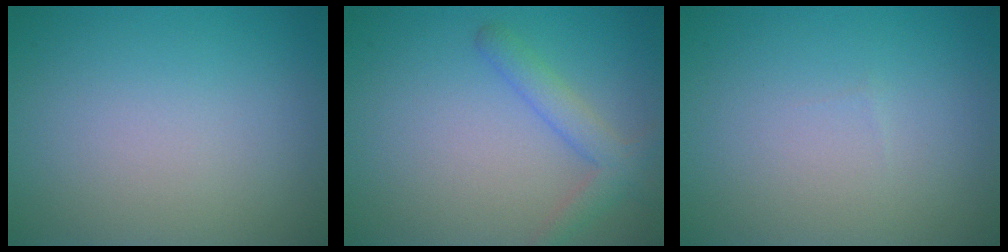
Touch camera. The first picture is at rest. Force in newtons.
{"total": 2.3, "press": 2.3, "slide": 0.2}
{"total": 0.0}